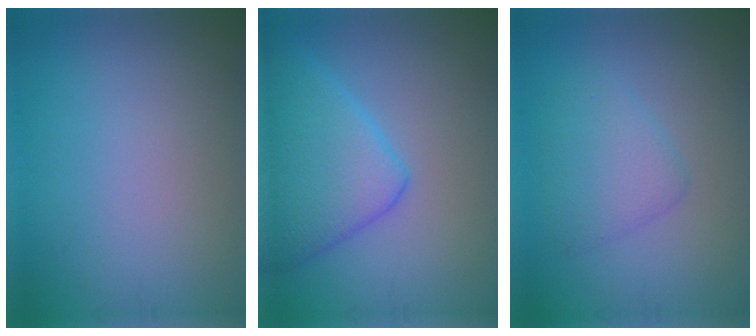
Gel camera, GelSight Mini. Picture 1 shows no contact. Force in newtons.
{"total": 5.9, "press": 5.9, "slide": 0.2}
{"total": 2.6, "press": 2.6, "slide": 0.3}